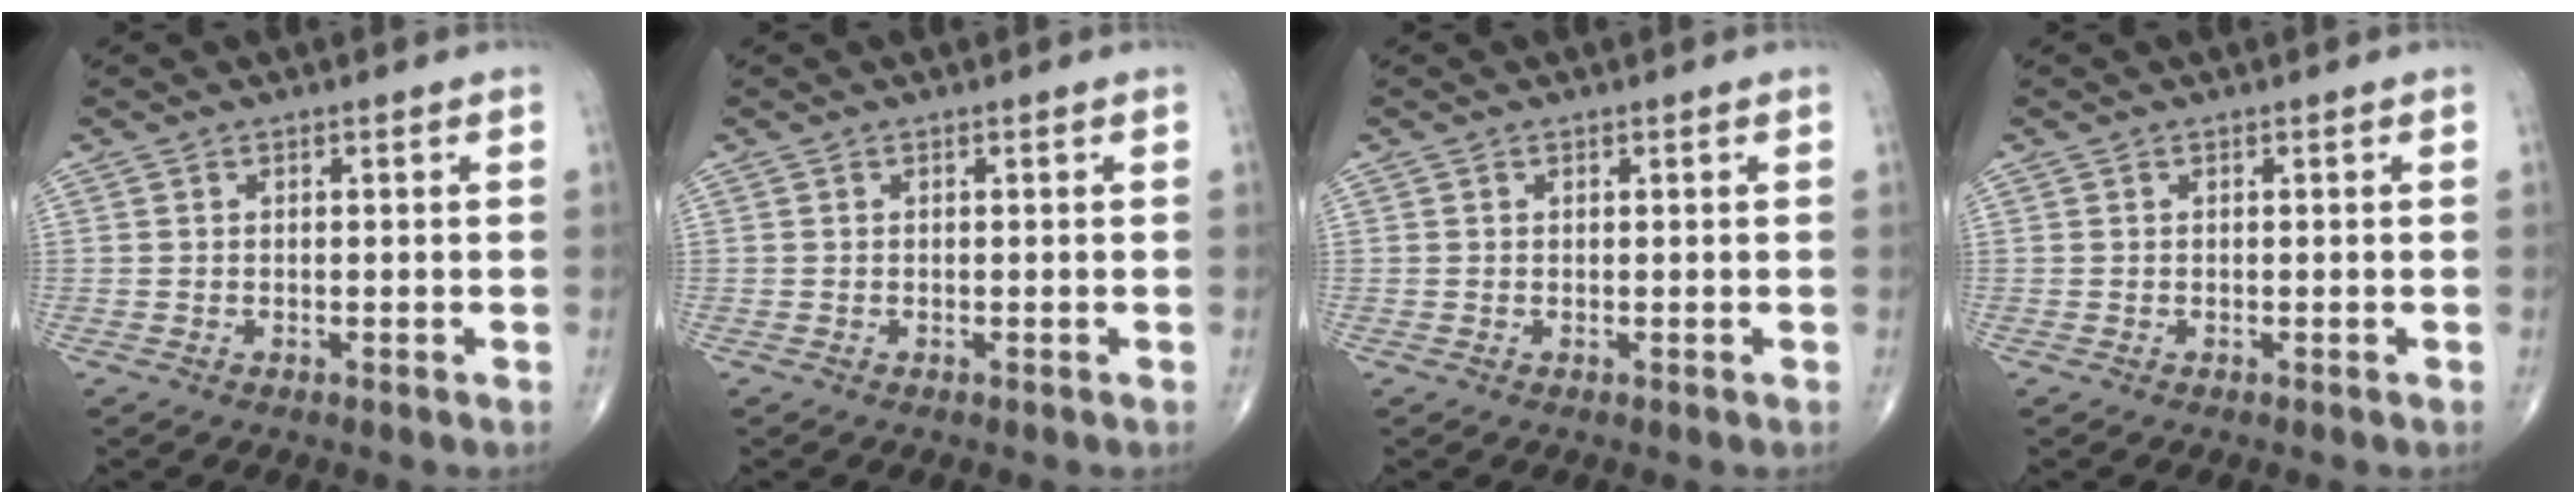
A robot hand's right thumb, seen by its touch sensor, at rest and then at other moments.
{"total": 0.0}
{"total": 0.0}
{"total": 0.0}